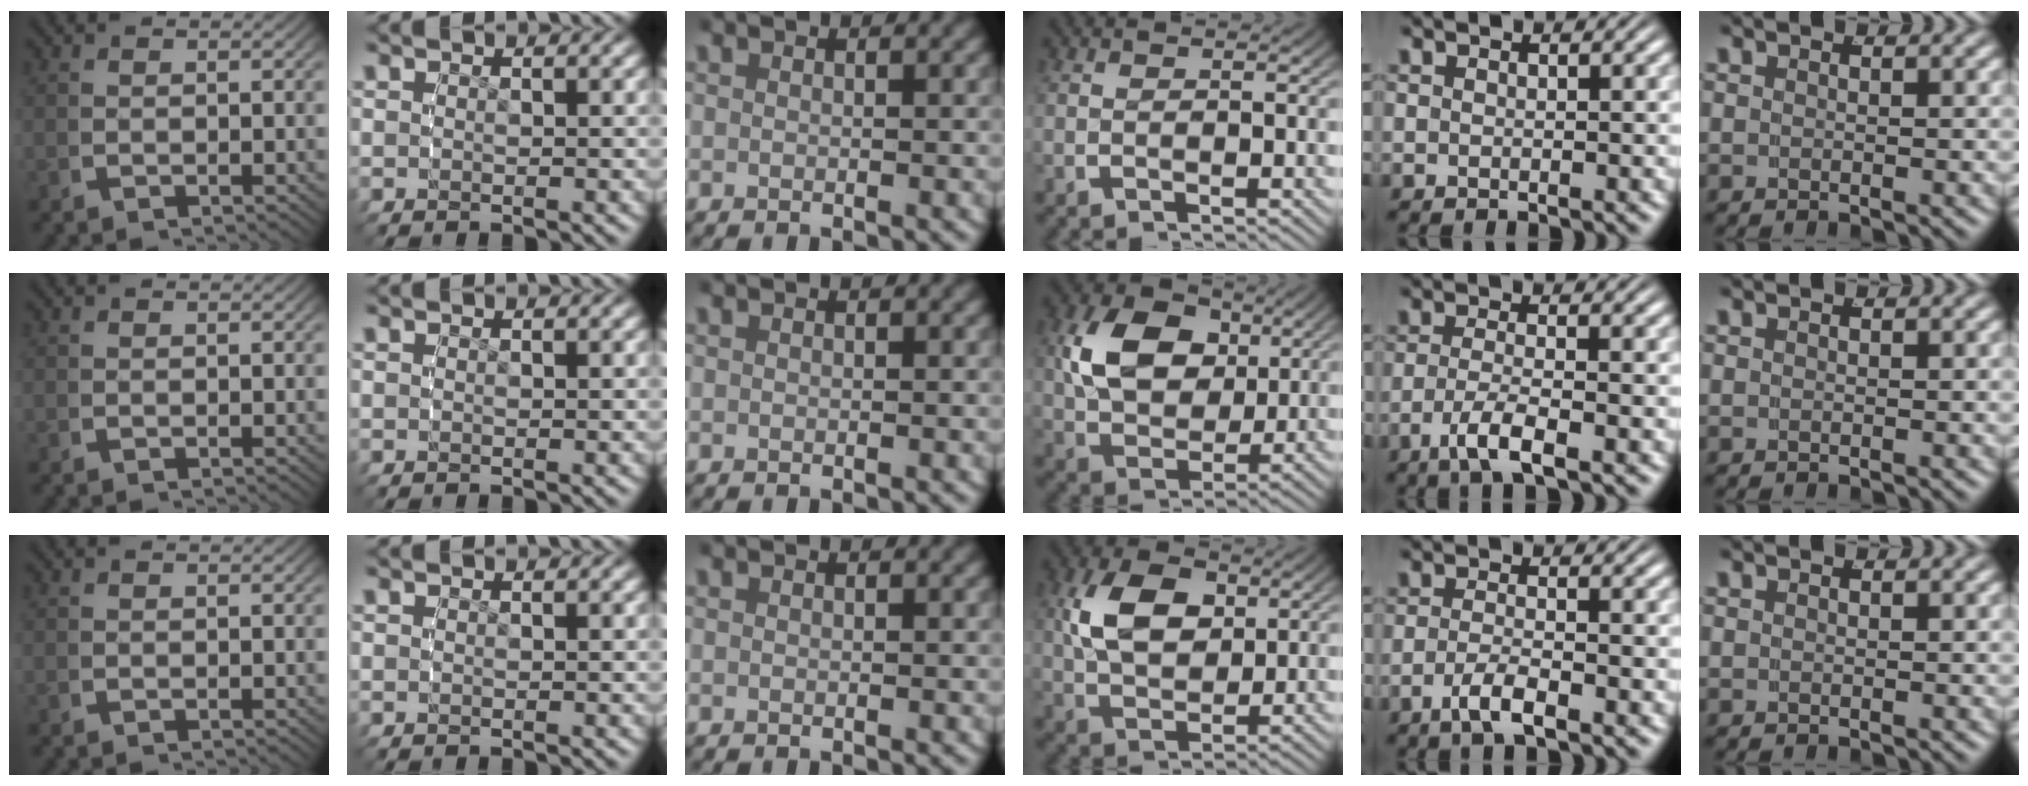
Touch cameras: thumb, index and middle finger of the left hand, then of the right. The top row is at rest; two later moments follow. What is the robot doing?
{"motion": "grasp_and_lifting", "object": "bowl"}